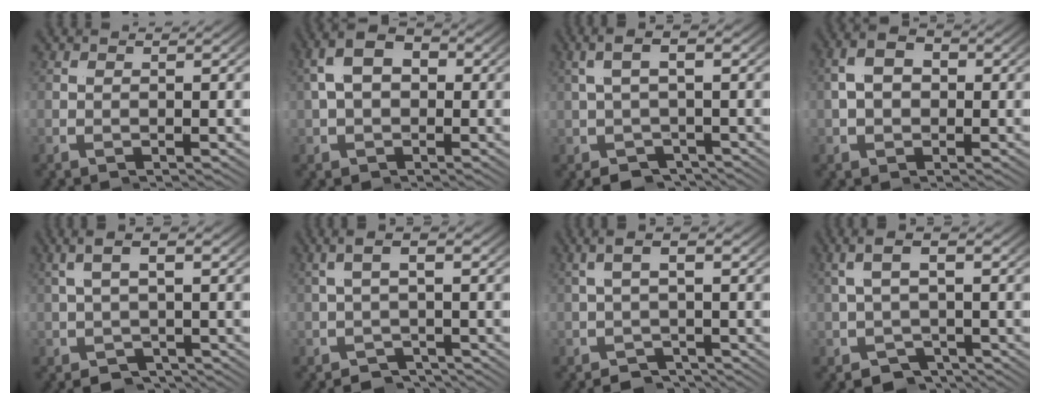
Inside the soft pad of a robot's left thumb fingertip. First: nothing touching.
{"total": 6.6, "force": [1.3, 4.9, 4.2], "torque": [-0.072, -0.002, 0.024]}
{"total": 3.4, "force": [-0.8, 1.9, 2.8], "torque": [-0.040, 0.001, -0.013]}
{"total": 4.9, "force": [0.4, 3.7, 3.2], "torque": [-0.043, -0.004, 0.010]}
{"total": 3.1, "force": [-0.6, 1.5, 2.7], "torque": [-0.035, 0.004, -0.011]}
{"total": 2.7, "force": [-0.9, 1.0, 2.3], "torque": [-0.035, 0.003, -0.016]}
{"total": 2.4, "force": [-1.0, 0.7, 2.1], "torque": [-0.031, 0.006, -0.019]}
{"total": 4.1, "force": [-0.4, 2.5, 3.2], "torque": [-0.052, -0.003, -0.006]}